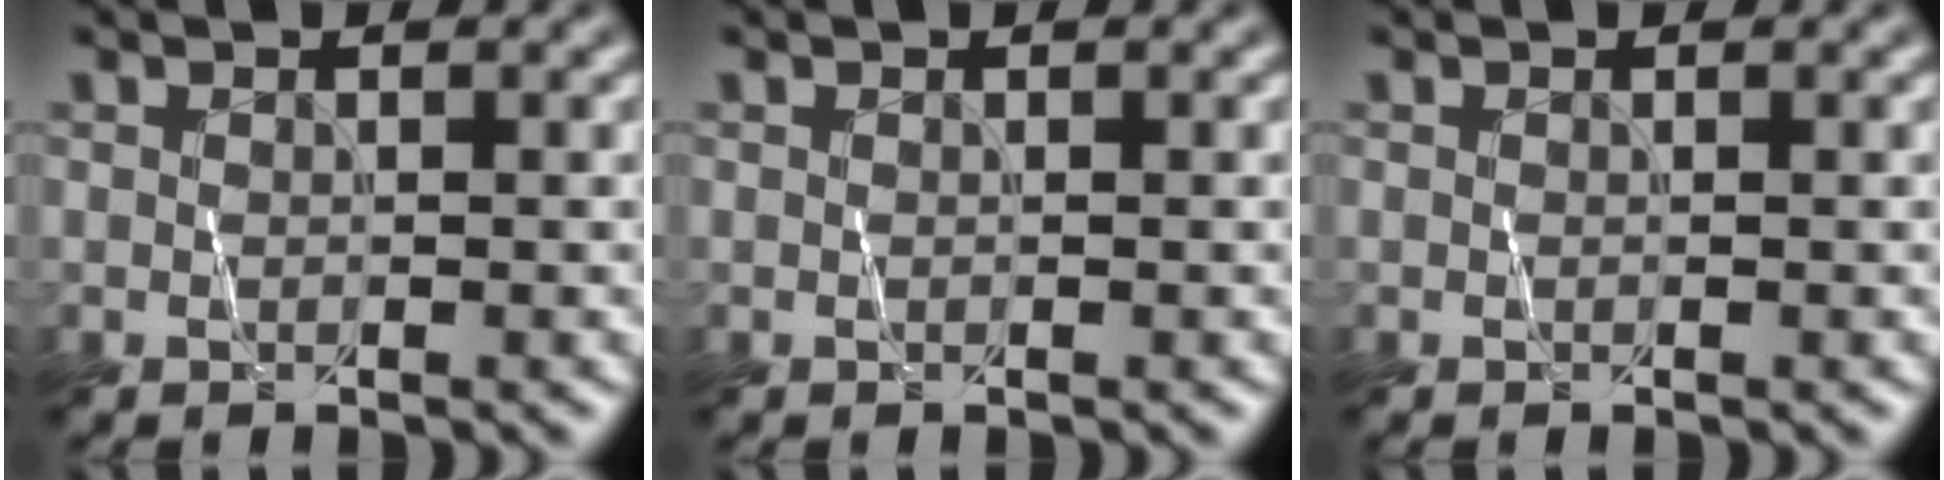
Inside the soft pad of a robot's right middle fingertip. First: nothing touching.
{"total": 0.0}
{"total": 0.0}